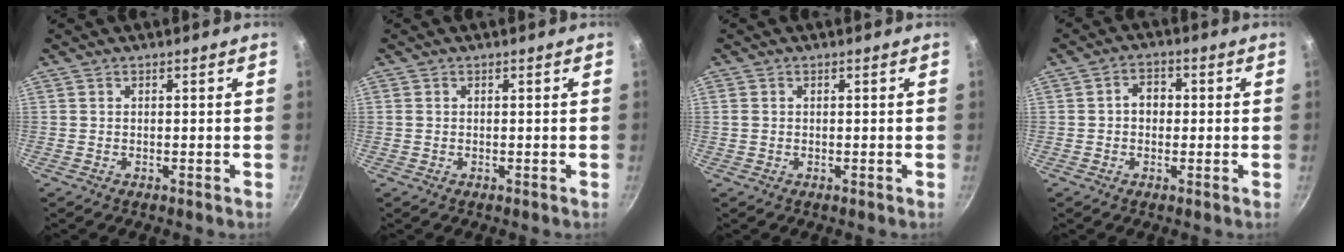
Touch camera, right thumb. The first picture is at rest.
{"total": 0.5, "force": [0.1, 0.5, 0.3], "torque": [-0.004, 0.003, 0.002]}
{"total": 1.2, "force": [0.2, 1.0, 0.6], "torque": [-0.011, 0.004, 0.003]}
{"total": 4.2, "force": [0.1, 3.3, 2.6], "torque": [-0.016, 0.011, -0.003]}